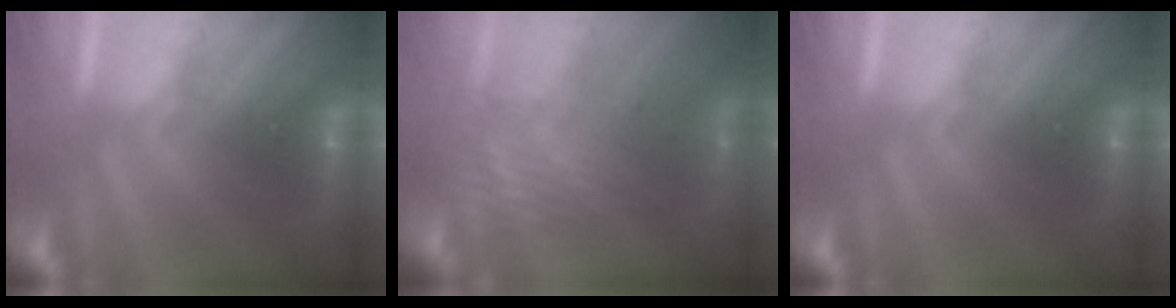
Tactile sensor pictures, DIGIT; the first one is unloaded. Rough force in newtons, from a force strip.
{"total": 3.3}
{"total": 0.0}